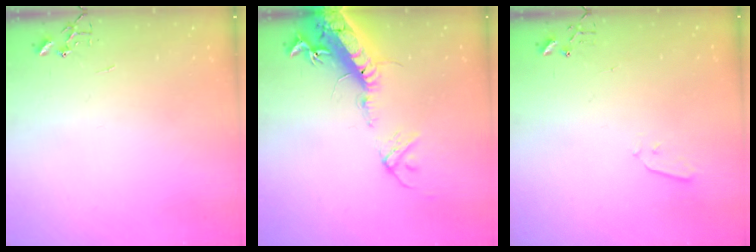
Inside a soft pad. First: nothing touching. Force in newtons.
{"total": 20.7, "press": 20.1, "slide": 4.8}
{"total": 3.5, "press": 3.5, "slide": 0.6}